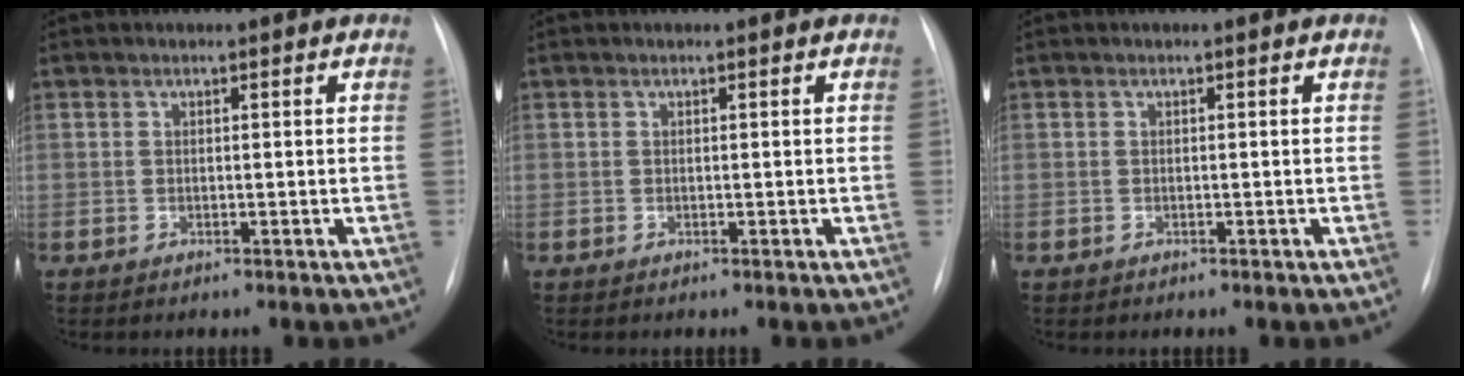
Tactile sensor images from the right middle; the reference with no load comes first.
{"total": 0.0}
{"total": 0.0}